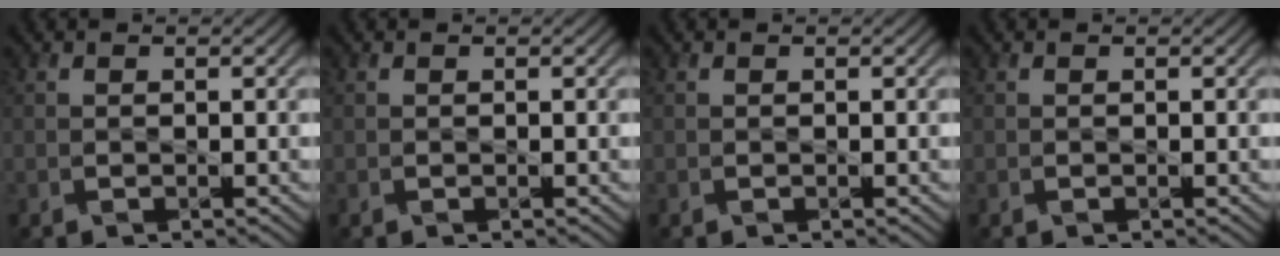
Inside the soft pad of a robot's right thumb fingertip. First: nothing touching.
{"total": 0.0}
{"total": 0.0}
{"total": 0.0}